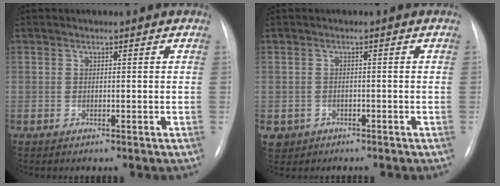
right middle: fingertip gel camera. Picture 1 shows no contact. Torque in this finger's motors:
{"motor_torque": [0.34, -0.31, 0.11, 0.02]}